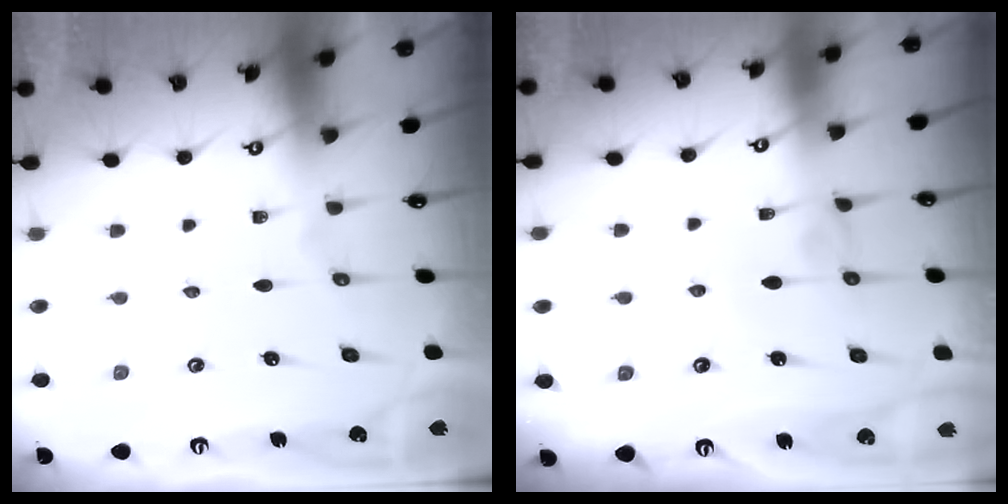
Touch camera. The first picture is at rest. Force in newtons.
{"total": 1.3, "press": 1.3, "slide": 0.3}